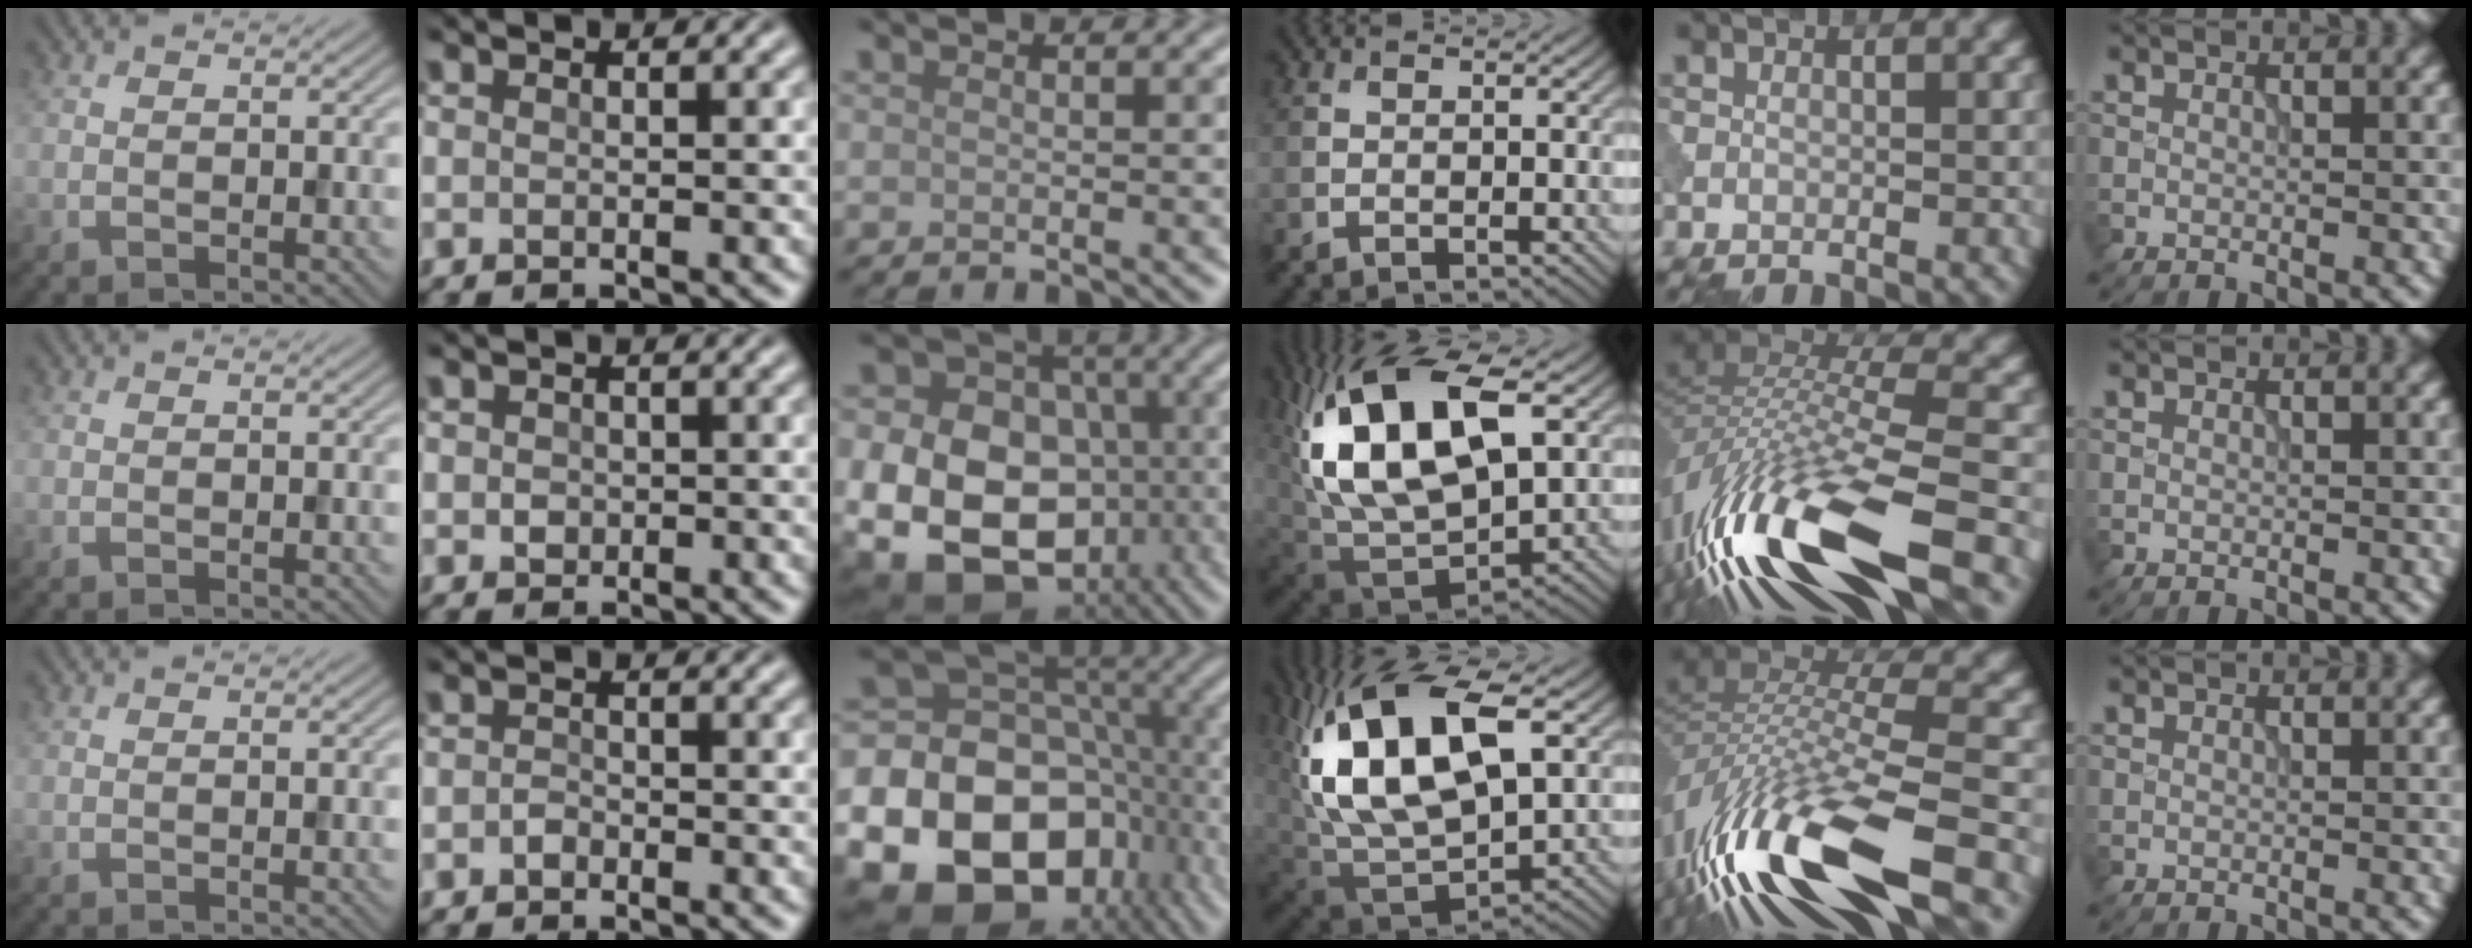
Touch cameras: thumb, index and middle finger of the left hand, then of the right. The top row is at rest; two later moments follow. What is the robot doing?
{"motion": "extract", "object": "peg toy"}